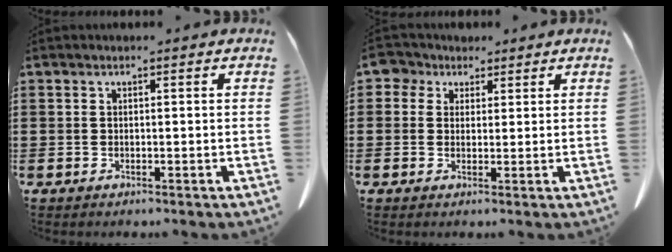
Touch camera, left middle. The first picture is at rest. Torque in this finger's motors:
{"motor_torque": [0.05, 0.01, 0.00, 0.01]}